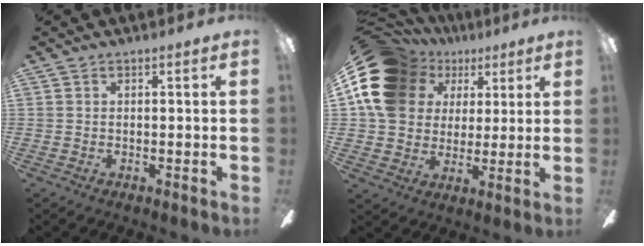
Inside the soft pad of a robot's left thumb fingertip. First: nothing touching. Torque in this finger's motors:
{"motor_torque": [0.12, 0.84, 1.42, -1.35, 0.32]}